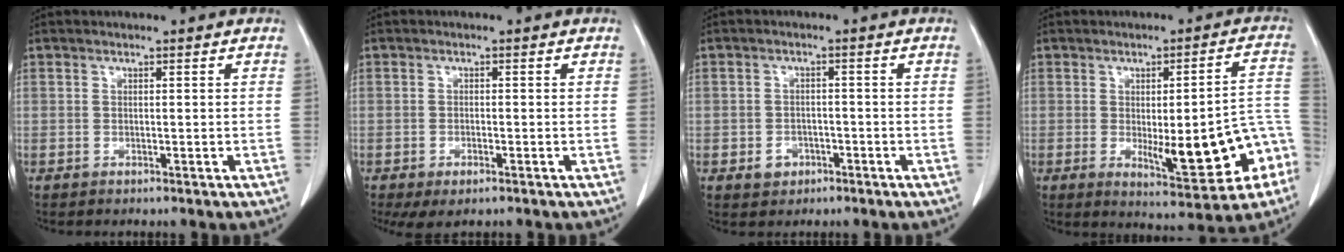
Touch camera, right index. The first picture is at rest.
{"total": 3.2, "force": [-1.8, 1.2, 2.3], "torque": [-0.043, -0.006, -0.024]}
{"total": 2.7, "force": [-1.3, 2.2, 0.9], "torque": [-0.009, 0.007, -0.016]}
{"total": 15.6, "force": [-4.4, 3.6, 14.5], "torque": [-0.141, 0.023, -0.039]}